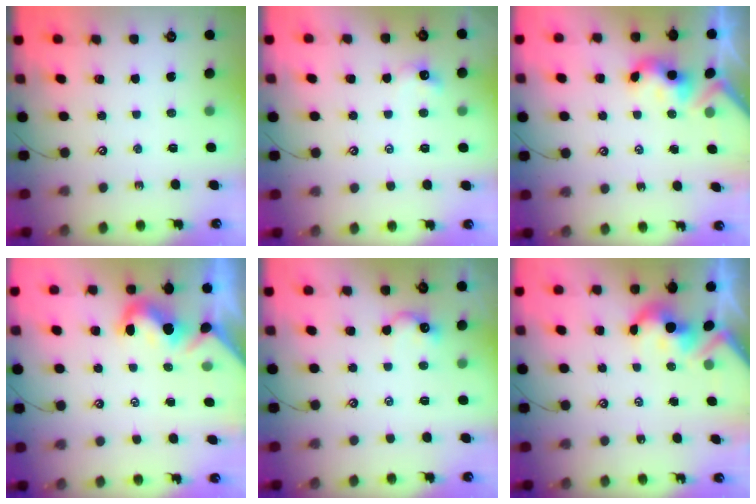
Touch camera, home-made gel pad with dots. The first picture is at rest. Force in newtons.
{"total": 1.3, "press": 1.2, "slide": 0.4}
{"total": 3.5, "press": 3.4, "slide": 0.4}
{"total": 2.0, "press": 1.9, "slide": 0.5}
{"total": 1.7, "press": 1.6, "slide": 0.7}
{"total": 3.8, "press": 3.8, "slide": 0.6}